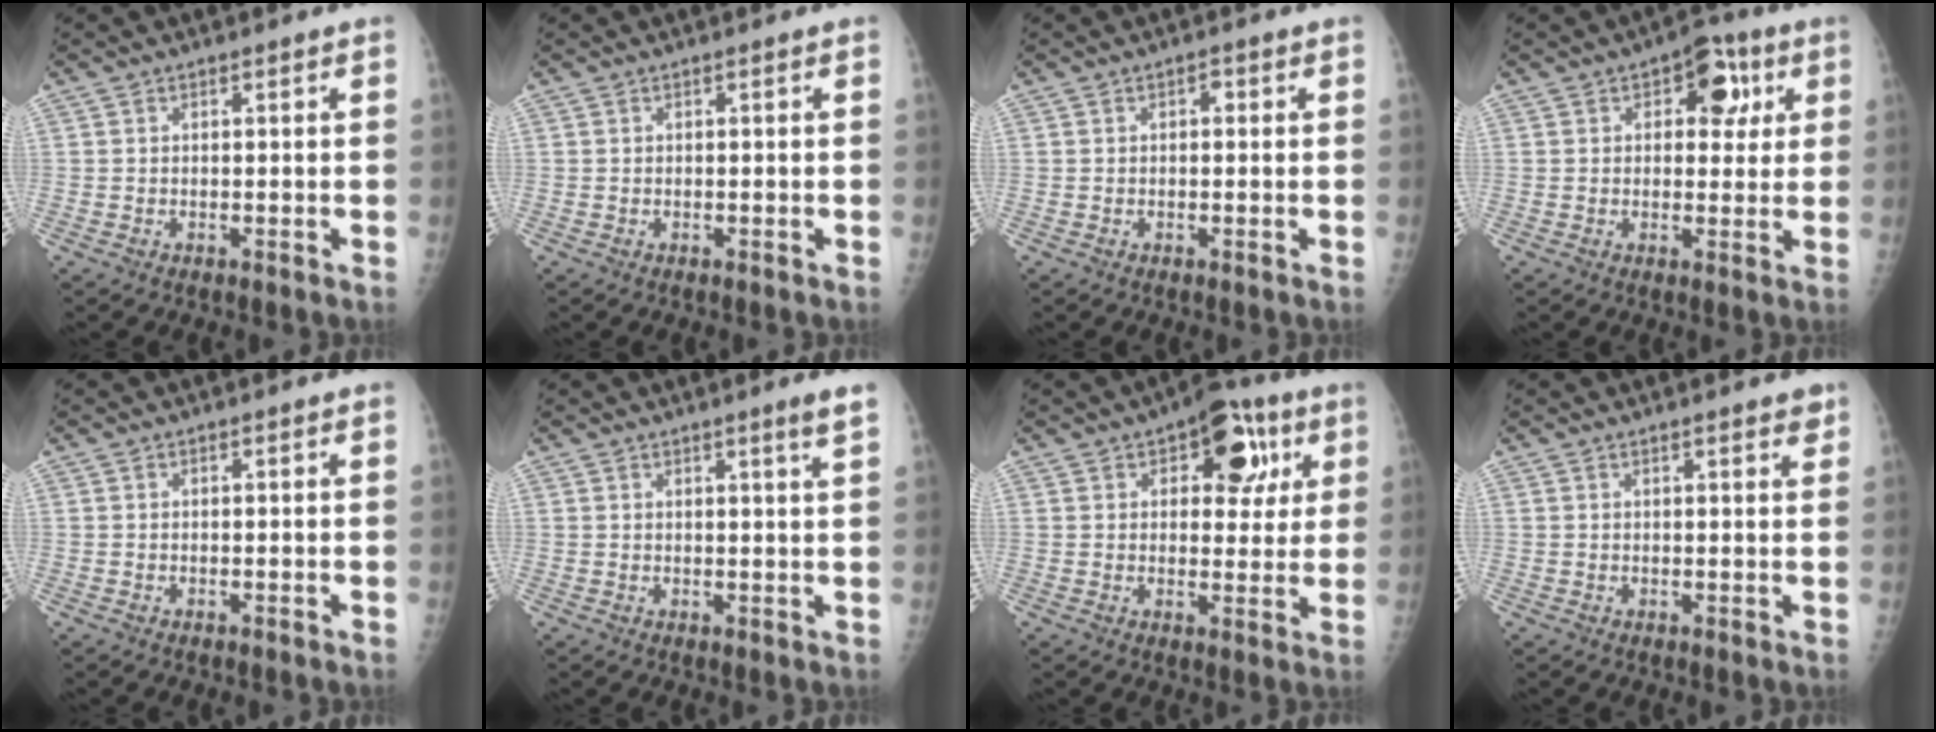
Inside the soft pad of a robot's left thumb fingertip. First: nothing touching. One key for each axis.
{"total": 0.0}
{"total": 1.1, "fx": 0.2, "fy": 0.7, "fz": 0.8, "tx": -0.002, "ty": 0.004, "tz": -0.002}
{"total": 8.3, "fx": 3.0, "fy": 5.0, "fz": 5.9, "tx": -0.031, "ty": -0.002, "tz": 0.030}
{"total": 0.0}
{"total": 2.6, "fx": 1.8, "fy": -0.6, "fz": 1.8, "tx": -0.025, "ty": -0.017, "tz": 0.027}
{"total": 12.1, "fx": 5.0, "fy": 6.7, "fz": 8.7, "tx": -0.063, "ty": -0.004, "tz": 0.061}
{"total": 2.8, "fx": 2.3, "fy": 0.7, "fz": 1.5, "tx": -0.007, "ty": -0.007, "tz": 0.027}